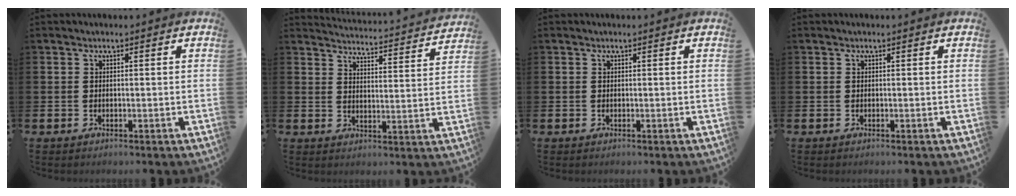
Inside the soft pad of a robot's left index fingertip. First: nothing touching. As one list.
[{"total": 4.0, "force": [4.0, 0.1, 0.2], "torque": [-0.017, -0.040, 0.066]}, {"total": 0.0}, {"total": 0.0}]